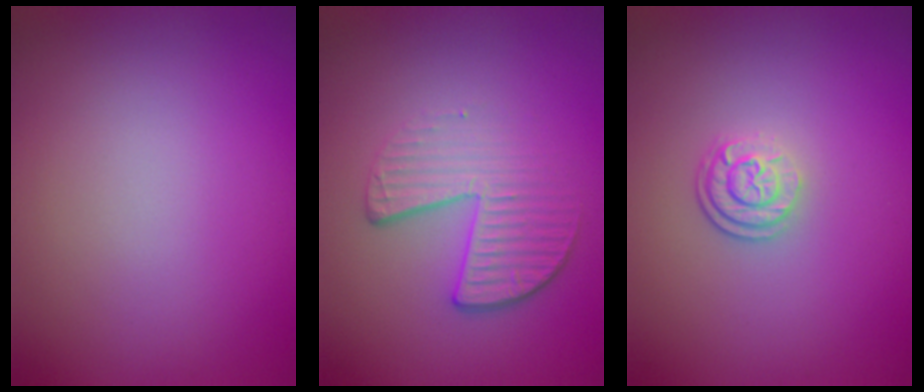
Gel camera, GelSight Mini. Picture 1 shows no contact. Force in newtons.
{"total": 4.2, "press": 2.9, "slide": 3.0}
{"total": 2.7, "press": 2.0, "slide": 1.8}